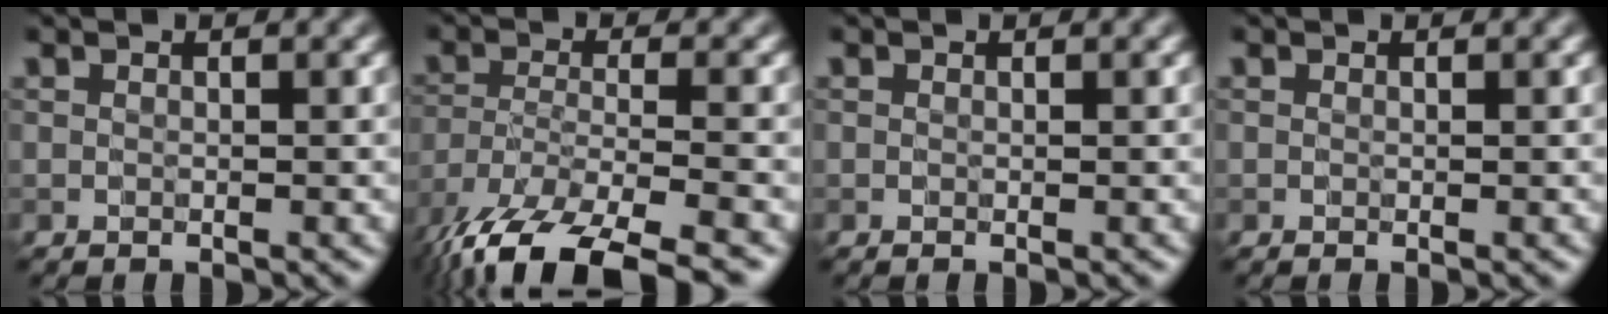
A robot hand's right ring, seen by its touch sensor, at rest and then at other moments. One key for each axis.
{"total": 12.9, "fx": -9.7, "fy": 4.2, "fz": 7.5, "tx": -0.164, "ty": -0.046, "tz": -0.143}
{"total": 0.0}
{"total": 0.0}